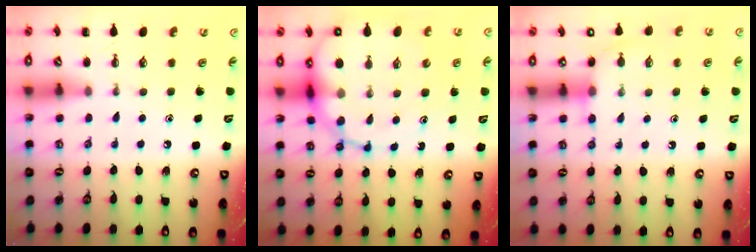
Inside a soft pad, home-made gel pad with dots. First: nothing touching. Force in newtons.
{"total": 16.0, "press": 15.6, "slide": 3.4}
{"total": 5.4, "press": 5.3, "slide": 1.3}